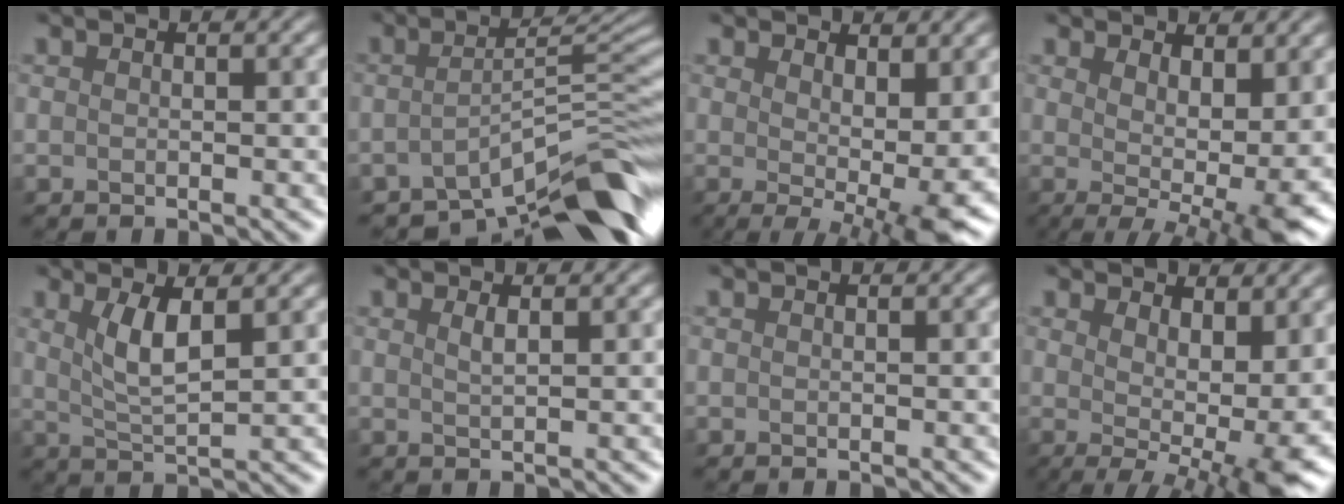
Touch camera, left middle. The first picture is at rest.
{"total": 9.6, "force": [-6.7, 2.1, 6.7], "torque": [-0.078, 0.005, -0.114]}
{"total": 7.2, "force": [0.6, 2.4, 6.7], "torque": [-0.096, -0.016, 0.014]}
{"total": 7.6, "force": [1.1, 2.8, 7.0], "torque": [-0.096, -0.013, 0.025]}
{"total": 3.2, "force": [1.4, 0.7, 2.8], "torque": [-0.057, -0.003, 0.027]}
{"total": 0.9, "force": [0.6, 0.2, 0.7], "torque": [-0.009, 0.002, 0.007]}
{"total": 0.0}
{"total": 8.7, "force": [1.3, 3.4, 7.9], "torque": [-0.104, -0.014, 0.029]}